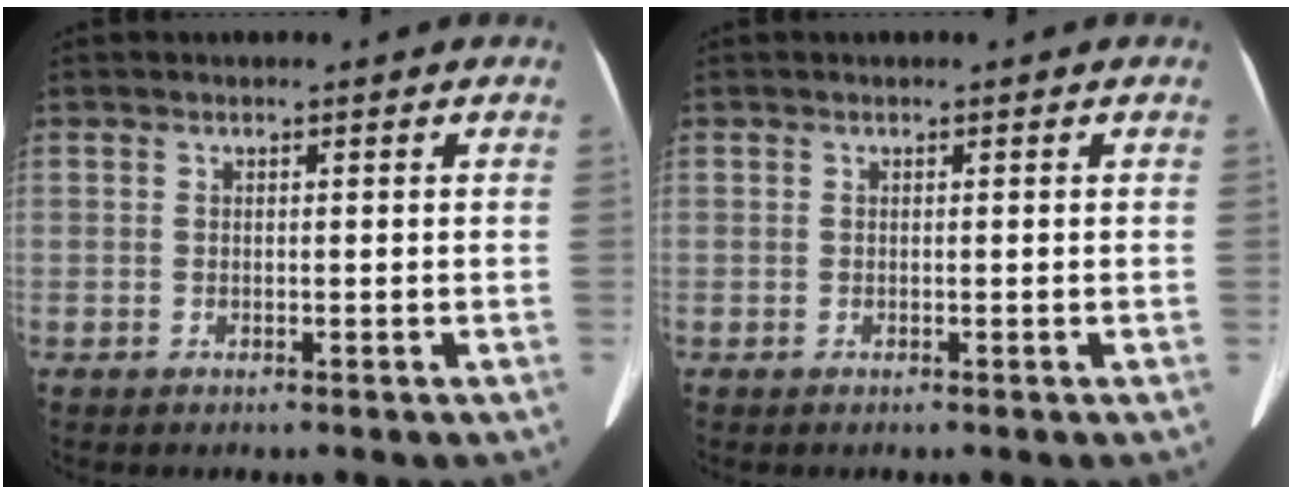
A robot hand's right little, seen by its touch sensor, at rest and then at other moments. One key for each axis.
{"total": 0.0}